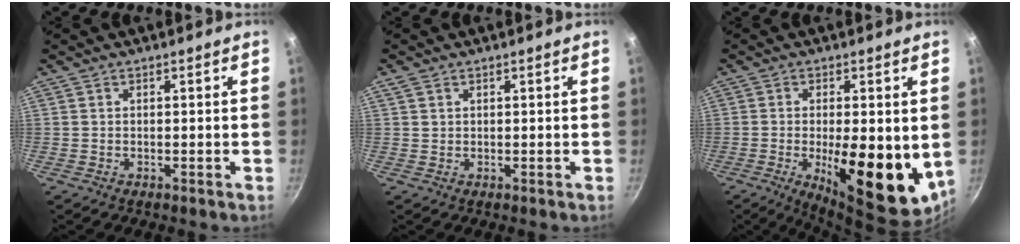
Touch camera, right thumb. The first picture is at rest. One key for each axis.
{"total": 1.2, "fx": 0.7, "fy": 0.7, "fz": 0.6, "tx": -0.013, "ty": 0.003, "tz": 0.016}
{"total": 16.7, "fx": -2.2, "fy": 6.2, "fz": 15.3, "tx": -0.204, "ty": -0.014, "tz": -0.023}